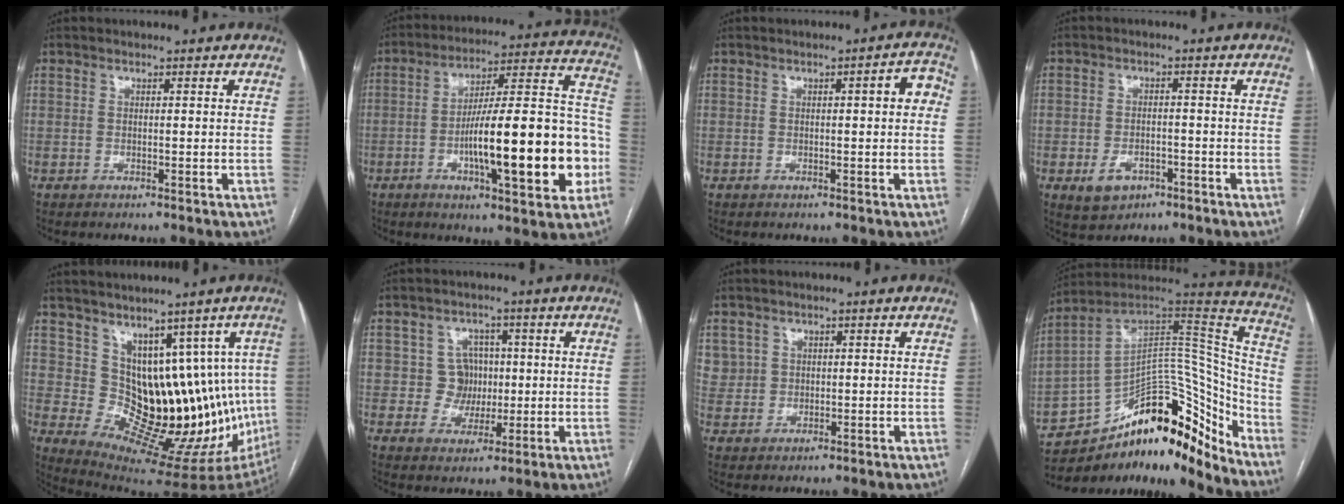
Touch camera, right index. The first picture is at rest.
{"total": 22.5, "force": [-5.5, 4.0, 21.5], "torque": [-0.281, 0.027, -0.076]}
{"total": 3.6, "force": [0.5, 0.8, 3.5], "torque": [-0.038, 0.016, 0.003]}
{"total": 4.5, "force": [-2.2, 3.3, 2.3], "torque": [-0.040, 0.002, -0.025]}
{"total": 14.3, "force": [3.9, 8.5, 10.8], "torque": [-0.130, 0.022, 0.089]}
{"total": 5.0, "force": [0.5, 4.9, 0.8], "torque": [-0.002, 0.017, 0.012]}
{"total": 3.5, "force": [1.6, 3.2, -0.1], "torque": [0.018, 0.010, 0.030]}
{"total": 24.0, "force": [-17.9, 8.6, 13.5], "torque": [-0.151, 0.071, -0.269]}